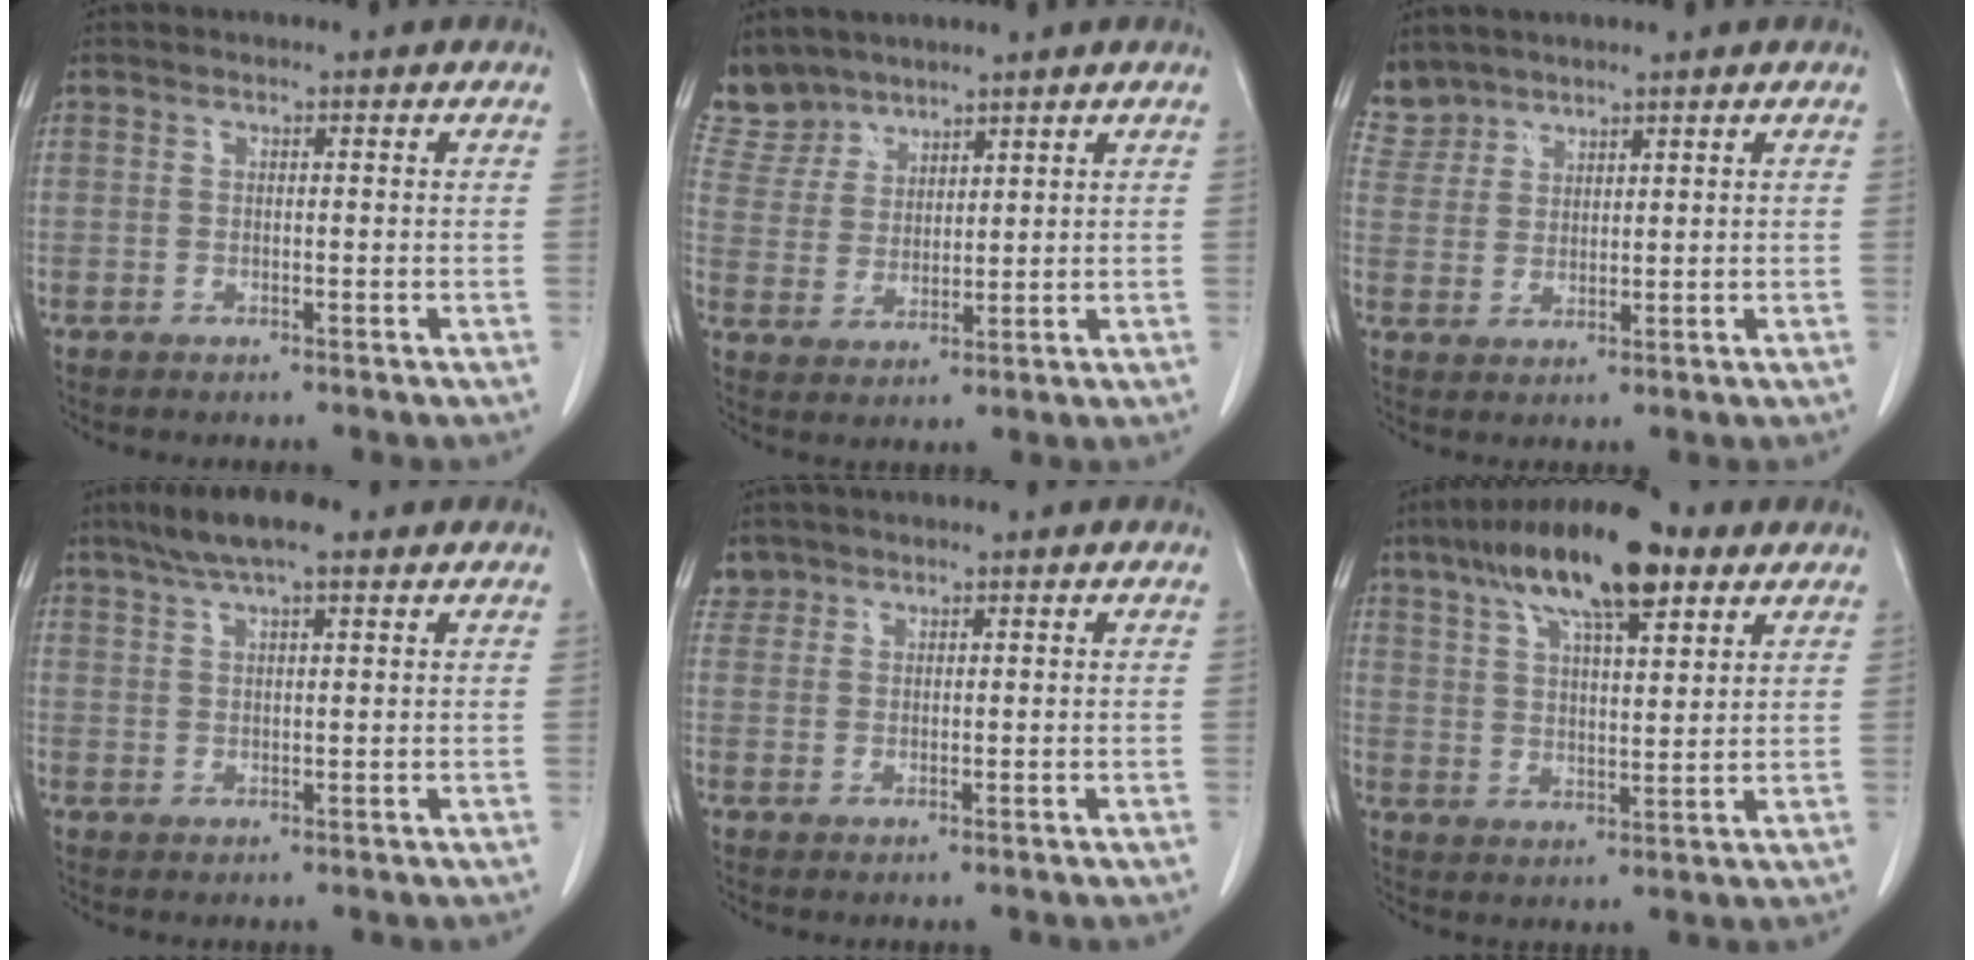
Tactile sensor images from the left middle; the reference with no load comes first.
{"total": 6.5, "force": [6.0, 2.5, -0.1], "torque": [-0.004, 0.004, 0.135]}
{"total": 5.0, "force": [4.5, 2.1, -0.4], "torque": [0.010, 0.006, 0.099]}
{"total": 7.1, "force": [5.1, 1.1, 4.8], "torque": [-0.088, 0.023, 0.086]}
{"total": 1.9, "force": [1.6, 1.1, -0.3], "torque": [0.012, 0.008, 0.028]}
{"total": 15.9, "force": [9.6, 4.2, 11.9], "torque": [-0.216, 0.029, 0.164]}